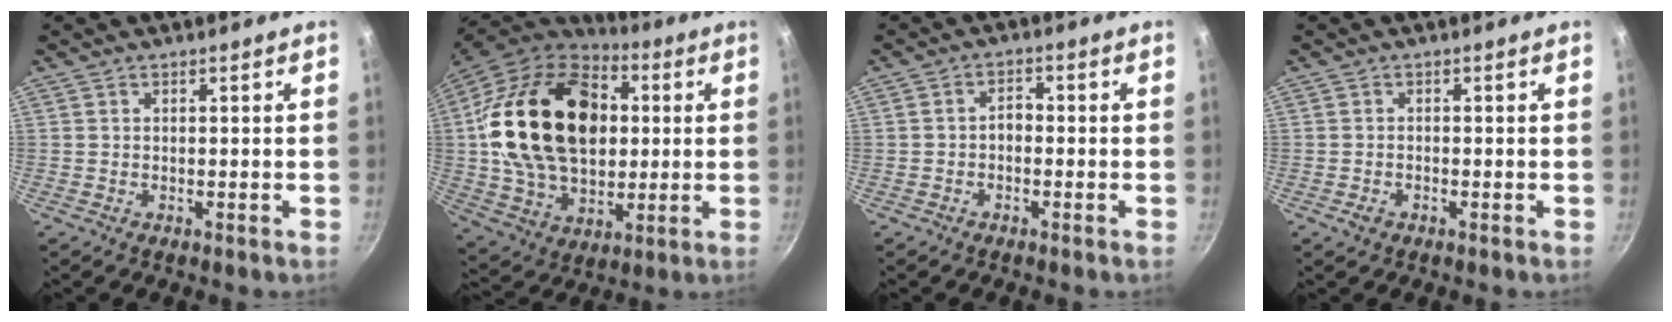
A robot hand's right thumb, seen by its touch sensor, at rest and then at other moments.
{"total": 29.3, "force": [4.3, 20.2, 20.8], "torque": [-0.348, 0.023, 0.074]}
{"total": 2.1, "force": [-0.8, 1.4, 1.4], "torque": [-0.016, 0.015, -0.018]}
{"total": 1.2, "force": [-0.7, 0.7, 0.6], "torque": [-0.010, 0.002, -0.015]}